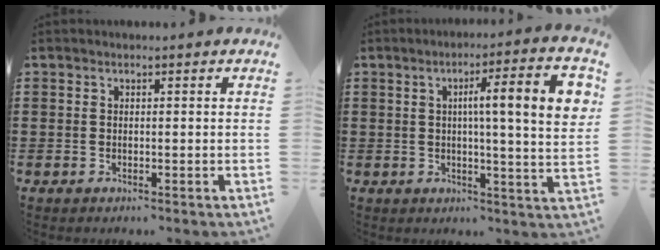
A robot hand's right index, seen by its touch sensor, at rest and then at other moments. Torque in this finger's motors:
{"motor_torque": [0.68, 0.01, 0.72, 0.17]}